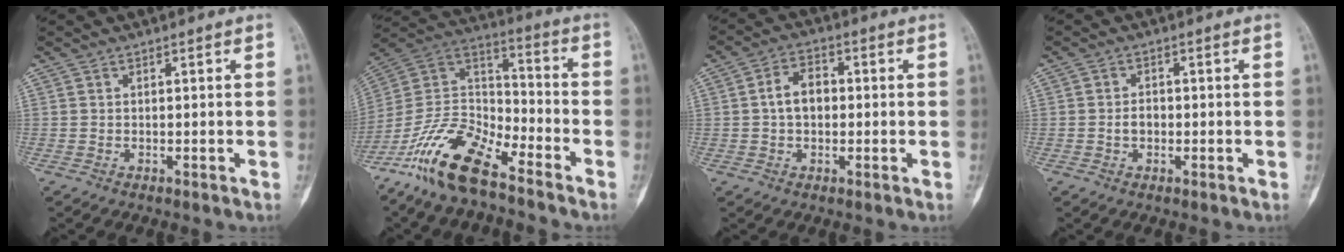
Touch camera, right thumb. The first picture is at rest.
{"total": 16.9, "force": [-11.9, 6.0, 10.4], "torque": [-0.190, 0.075, -0.229]}
{"total": 6.1, "force": [0.1, 4.2, 4.4], "torque": [-0.067, 0.018, -0.005]}
{"total": 2.1, "force": [-0.5, 1.6, 1.4], "torque": [-0.017, 0.007, -0.010]}